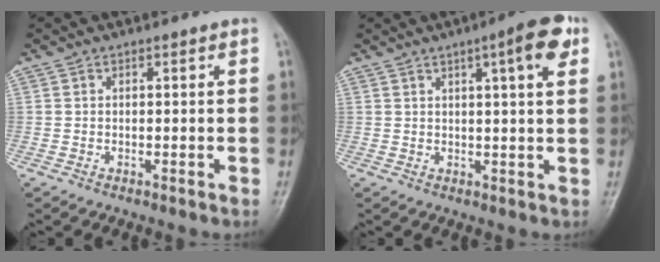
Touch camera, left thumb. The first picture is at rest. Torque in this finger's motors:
{"motor_torque": [0.33, 0.39, -0.01, -0.04, 0.06]}